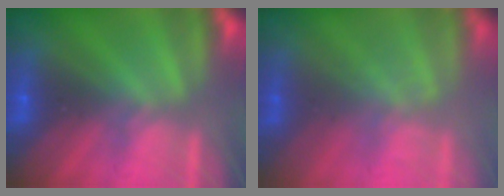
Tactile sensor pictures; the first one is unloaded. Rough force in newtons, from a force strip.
{"total": 1.7}